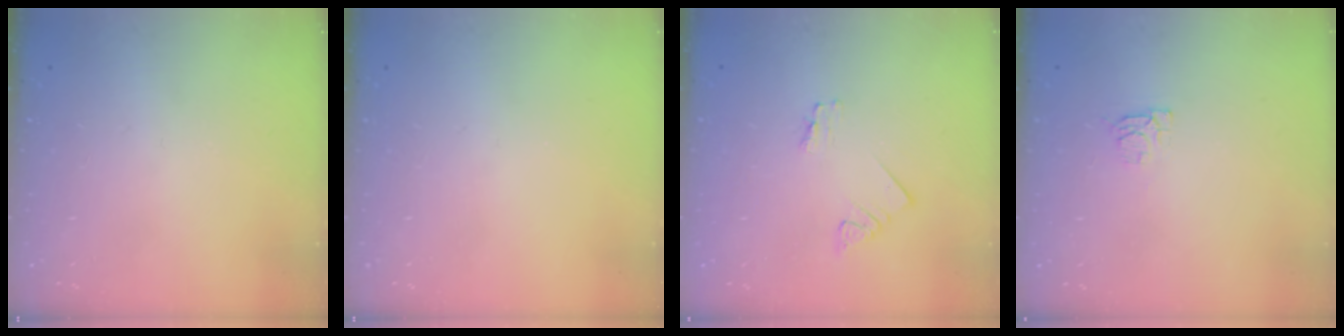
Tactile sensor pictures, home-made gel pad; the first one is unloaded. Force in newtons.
{"total": 0.0}
{"total": 1.6, "press": 1.6, "slide": 0.1}
{"total": 4.9, "press": 4.8, "slide": 0.6}